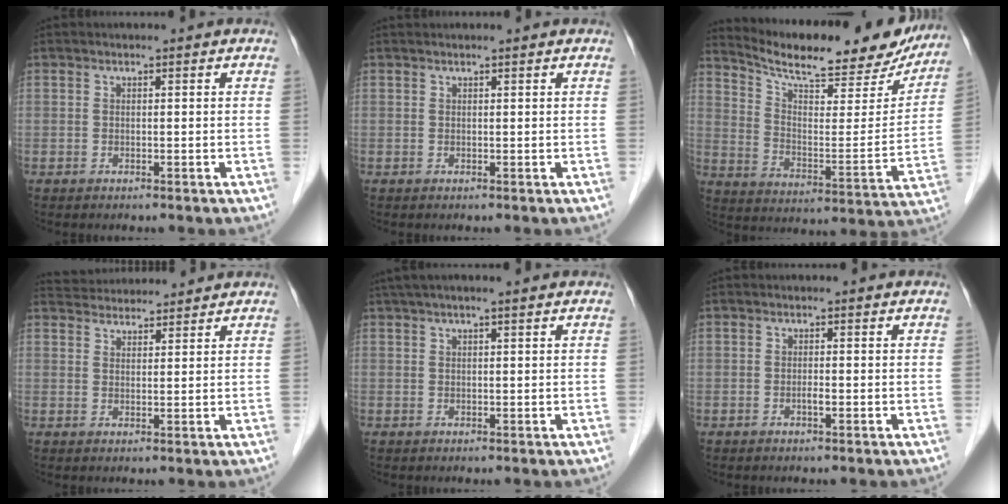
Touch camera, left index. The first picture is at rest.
{"total": 1.6, "force": [1.5, 0.0, 0.5], "torque": [-0.009, 0.021, 0.024]}
{"total": 23.1, "force": [20.4, 5.3, 9.6], "torque": [-0.146, -0.021, 0.280]}
{"total": 8.1, "force": [7.9, 1.2, 1.5], "torque": [-0.031, 0.034, 0.121]}
{"total": 6.2, "force": [5.0, 0.0, 3.7], "torque": [-0.062, 0.039, 0.077]}
{"total": 0.6, "force": [-0.2, 0.0, 0.5], "torque": [-0.009, 0.001, -0.006]}